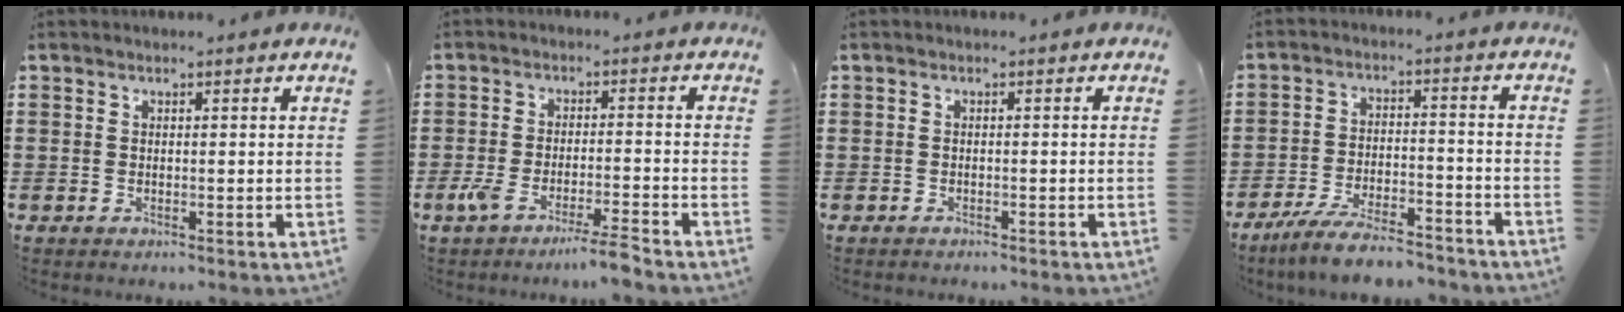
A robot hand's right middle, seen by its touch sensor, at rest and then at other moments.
{"total": 4.9, "force": [-3.8, -0.1, 3.0], "torque": [-0.061, -0.010, -0.073]}
{"total": 0.6, "force": [-0.5, 0.2, -0.1], "torque": [0.001, 0.002, -0.012]}
{"total": 7.1, "force": [-6.4, 0.8, 3.0], "torque": [-0.061, 0.002, -0.123]}